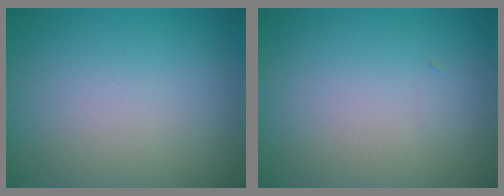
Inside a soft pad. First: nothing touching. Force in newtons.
{"total": 0.0}